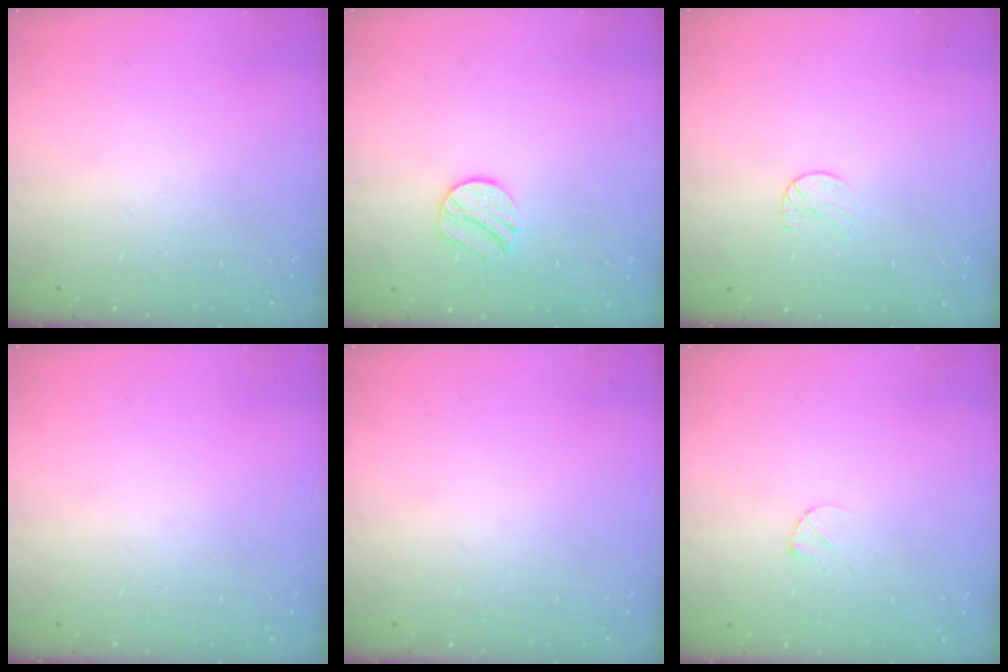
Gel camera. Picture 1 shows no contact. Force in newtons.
{"total": 8.7, "press": 8.7, "slide": 0.2}
{"total": 5.8, "press": 5.8, "slide": 0.5}
{"total": 0.0}
{"total": 0.0}
{"total": 3.6, "press": 3.5, "slide": 0.5}